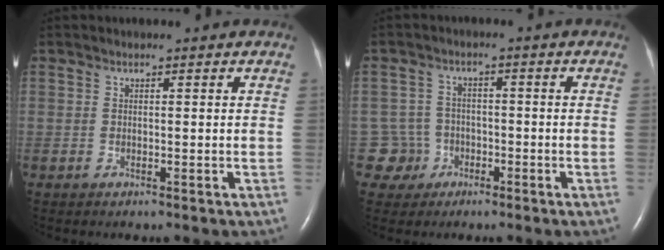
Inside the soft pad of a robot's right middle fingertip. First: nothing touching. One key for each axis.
{"total": 4.5, "fx": -2.0, "fy": 4.0, "fz": -0.8, "tx": 0.022, "ty": 0.016, "tz": -0.035}